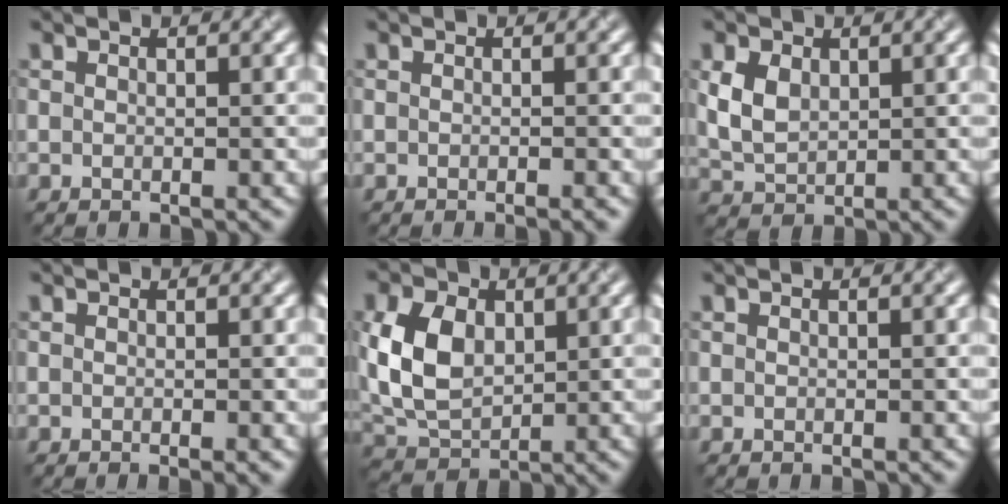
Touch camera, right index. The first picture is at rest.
{"total": 1.6, "force": [-0.5, 0.7, 1.4], "torque": [-0.005, 0.003, -0.013]}
{"total": 2.6, "force": [0.4, 2.0, 1.6], "torque": [-0.050, 0.008, 0.023]}
{"total": 1.4, "force": [-0.3, 0.5, 1.3], "torque": [-0.009, 0.001, -0.007]}
{"total": 6.7, "force": [0.7, 4.8, 4.6], "torque": [-0.124, 0.015, 0.020]}
{"total": 0.0}